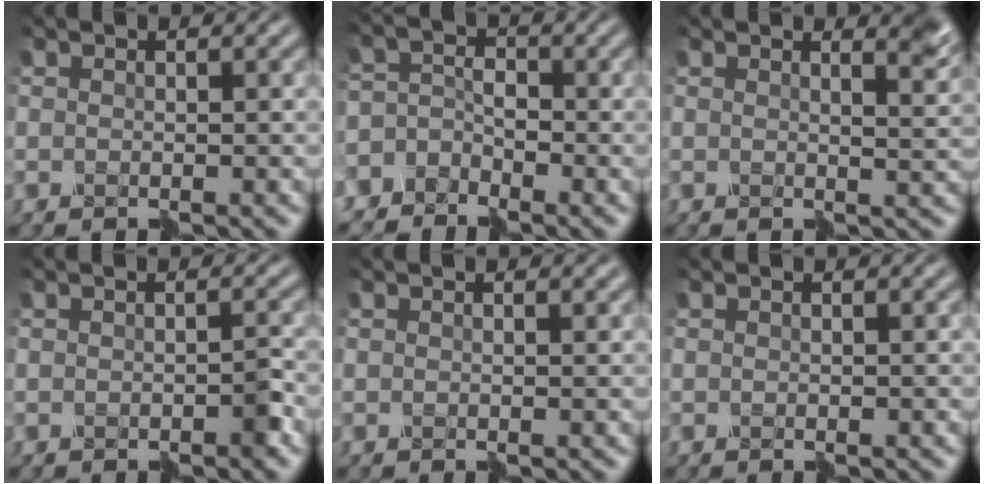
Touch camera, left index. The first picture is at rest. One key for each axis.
{"total": 3.4, "fx": -3.0, "fy": 1.6, "fz": -0.6, "tx": 0.025, "ty": 0.013, "tz": -0.054}
{"total": 3.6, "fx": 2.3, "fy": 1.4, "fz": 2.4, "tx": -0.009, "ty": 0.011, "tz": 0.022}
{"total": 1.6, "fx": -1.2, "fy": 0.4, "fz": 1.0, "tx": -0.020, "ty": 0.000, "tz": -0.020}
{"total": 0.7, "fx": 0.5, "fy": 0.2, "fz": 0.5, "tx": -0.005, "ty": 0.007, "tz": 0.008}
{"total": 0.0}